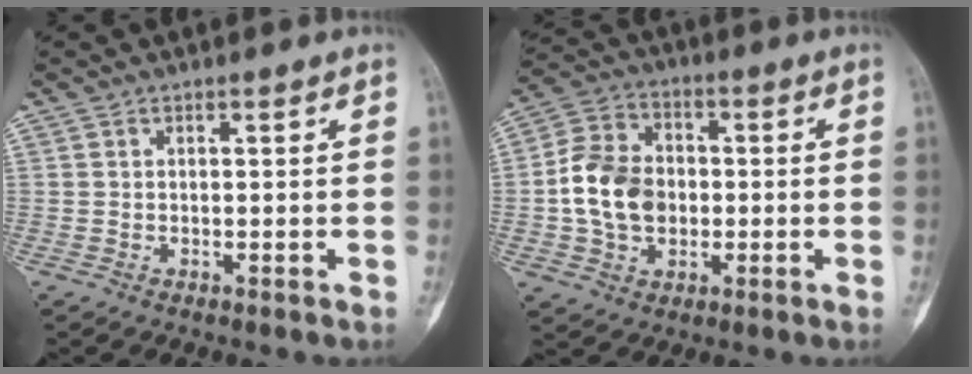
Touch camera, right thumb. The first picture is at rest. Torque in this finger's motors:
{"motor_torque": [1.45, 1.28, 0.81, -1.05, 0.31]}